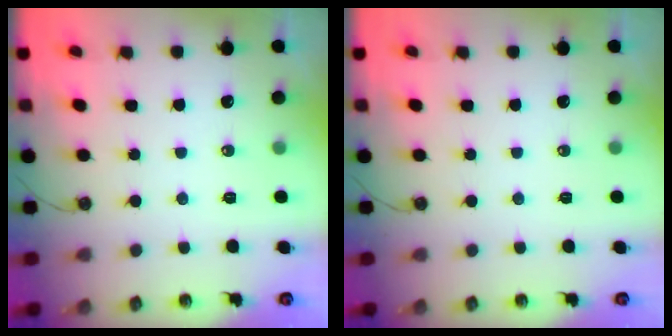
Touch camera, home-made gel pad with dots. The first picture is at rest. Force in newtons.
{"total": 0.0}